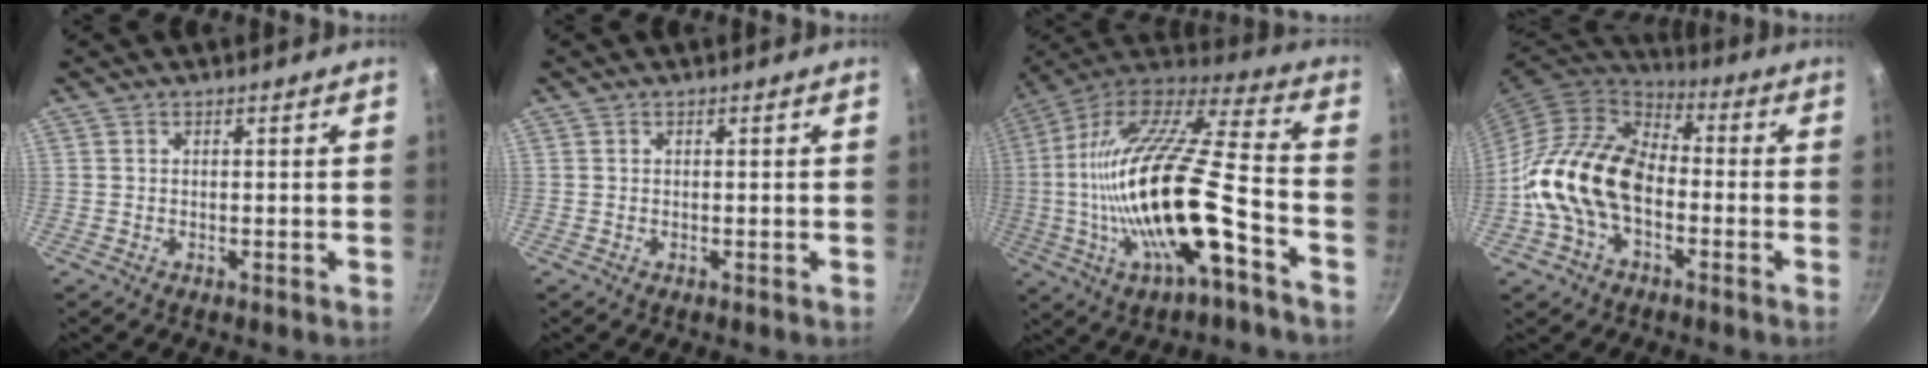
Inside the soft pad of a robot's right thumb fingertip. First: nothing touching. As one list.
[{"total": 0.0}, {"total": 27.4, "force": [-7.1, 8.4, 25.1], "torque": [-0.453, 0.016, -0.133]}, {"total": 16.9, "force": [-3.2, 11.4, 12.1], "torque": [-0.194, 0.039, -0.076]}]